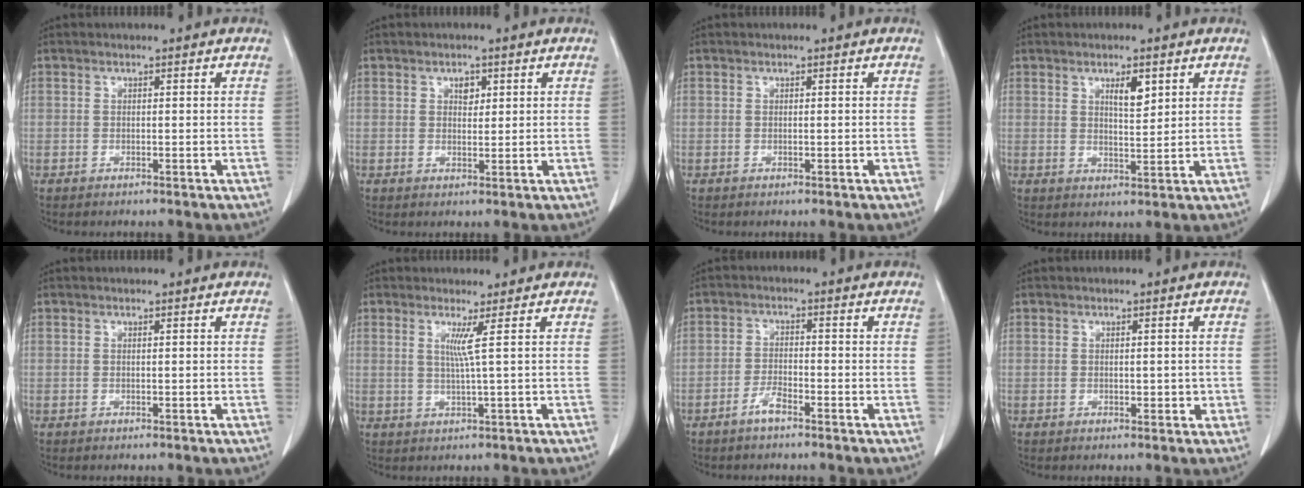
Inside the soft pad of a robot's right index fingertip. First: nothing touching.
{"total": 1.9, "force": [0.9, 1.2, 1.2], "torque": [-0.017, 0.000, 0.013]}
{"total": 0.0}
{"total": 3.7, "force": [1.9, 1.0, 3.0], "torque": [-0.052, -0.003, 0.033]}
{"total": 0.0}
{"total": 2.6, "force": [0.8, -1.2, 2.1], "torque": [-0.044, -0.009, 0.019]}
{"total": 2.8, "force": [-2.1, 0.5, 1.8], "torque": [-0.036, 0.002, -0.044]}
{"total": 1.7, "force": [-0.1, 1.0, 1.4], "torque": [-0.017, 0.000, 0.002]}